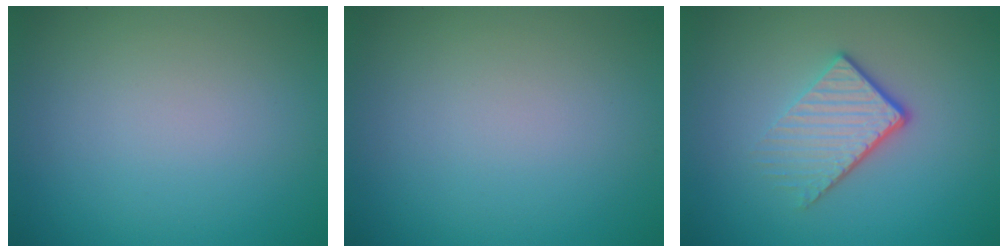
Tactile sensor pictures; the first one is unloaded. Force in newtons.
{"total": 0.0}
{"total": 3.9, "press": 2.6, "slide": 2.9}